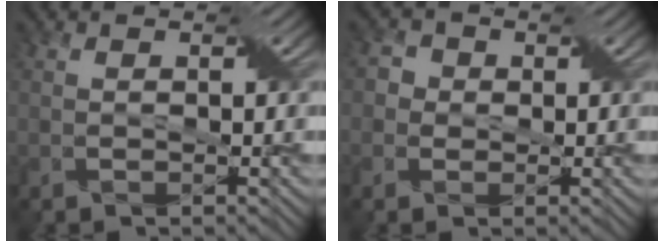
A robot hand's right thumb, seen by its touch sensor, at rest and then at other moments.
{"total": 2.2, "force": [0.0, 2.2, 0.4], "torque": [-0.011, 0.006, -0.008]}